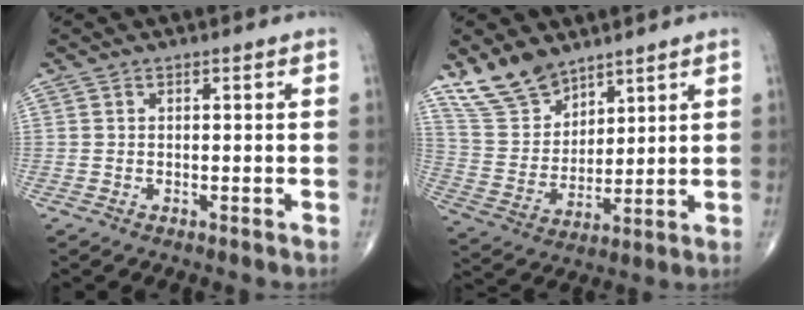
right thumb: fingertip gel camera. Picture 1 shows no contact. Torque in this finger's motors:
{"motor_torque": [-0.04, 1.52, 0.11, 0.20, 0.05]}